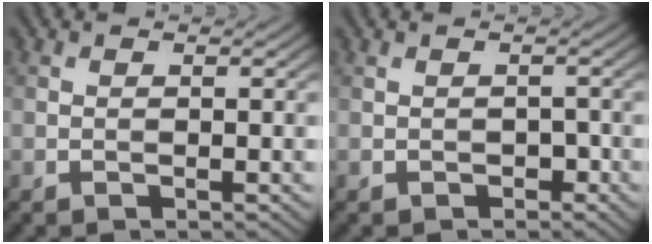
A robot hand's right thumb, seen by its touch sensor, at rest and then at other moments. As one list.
[{"total": 1.1, "force": [-0.6, 0.7, 0.6], "torque": [-0.011, -0.003, -0.009]}]